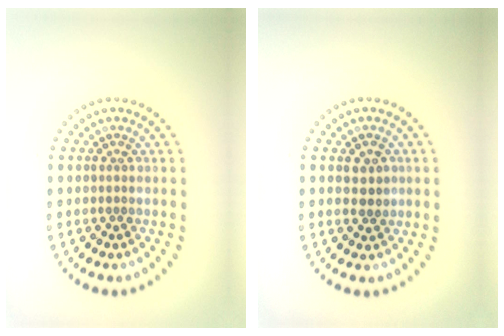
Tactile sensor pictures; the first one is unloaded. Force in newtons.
{"total": 1.9, "press": 1.8, "slide": 0.5}